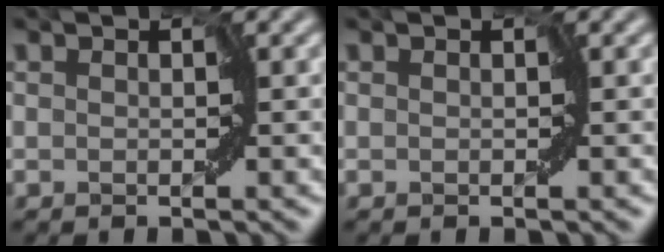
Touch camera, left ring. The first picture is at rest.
{"total": 0.0}